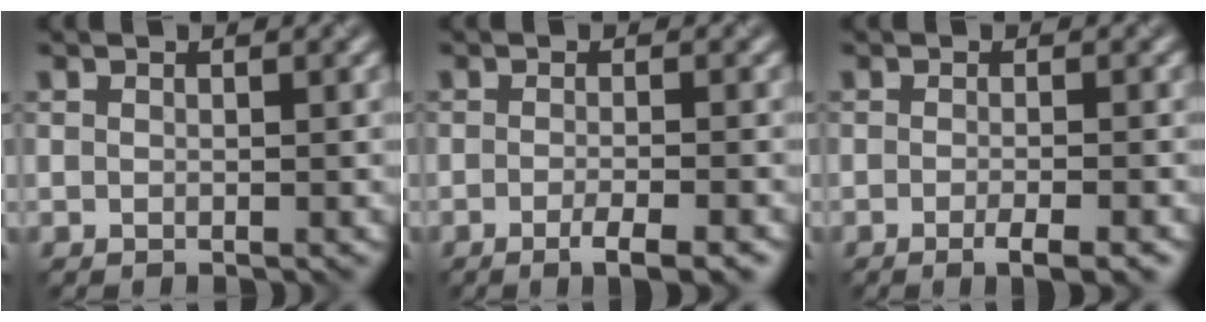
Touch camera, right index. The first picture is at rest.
{"total": 3.3, "force": [-1.7, 0.7, 2.7], "torque": [-0.035, -0.004, -0.033]}
{"total": 3.0, "force": [-1.4, 0.7, 2.5], "torque": [-0.029, -0.003, -0.027]}